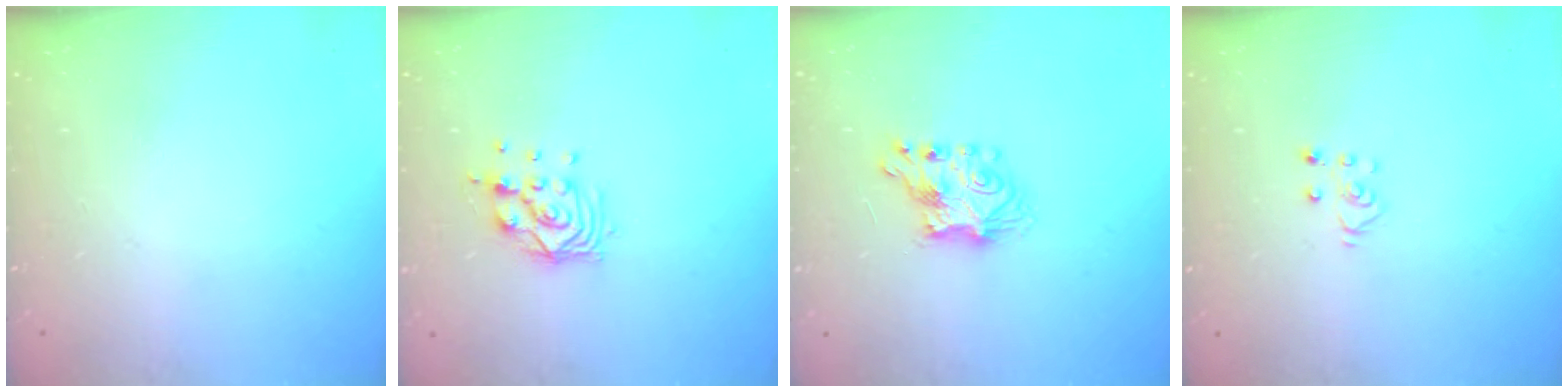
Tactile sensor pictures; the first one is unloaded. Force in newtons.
{"total": 9.3, "press": 9.3, "slide": 0.9}
{"total": 7.2, "press": 7.2, "slide": 0.4}
{"total": 3.6, "press": 3.6, "slide": 0.2}